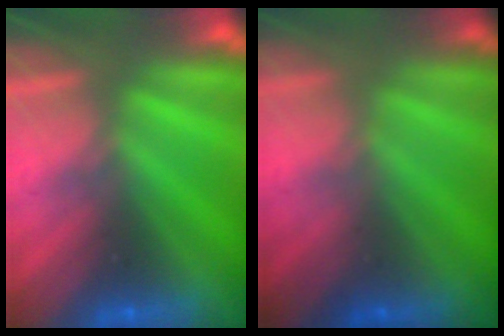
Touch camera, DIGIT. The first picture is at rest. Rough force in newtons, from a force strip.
{"total": 1.1}